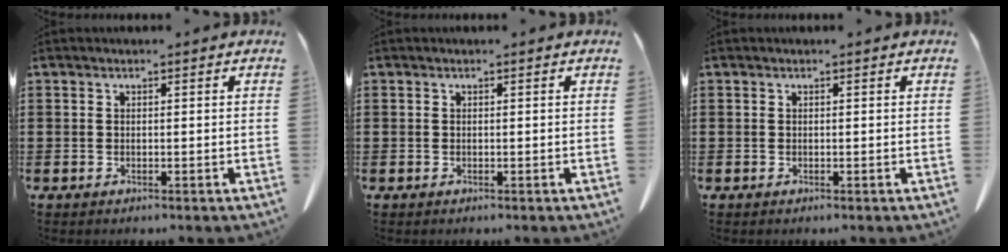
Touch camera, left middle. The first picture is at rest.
{"total": 0.0}
{"total": 0.0}